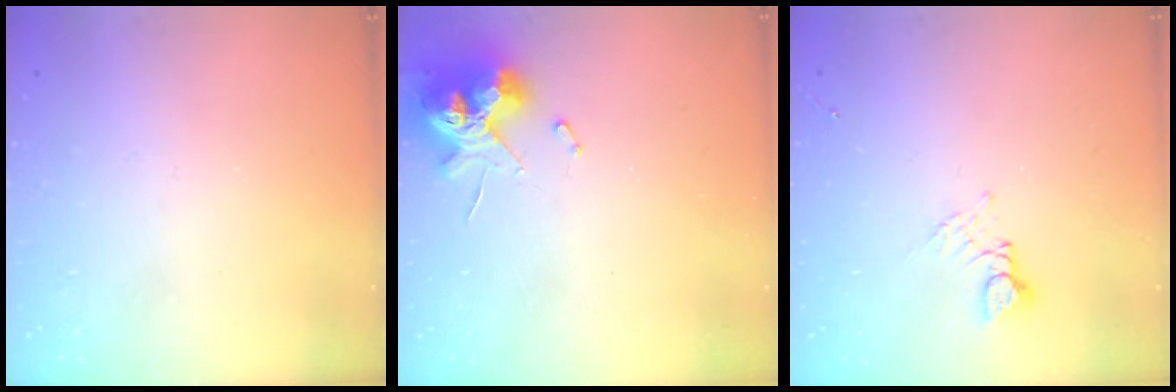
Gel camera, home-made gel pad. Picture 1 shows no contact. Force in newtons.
{"total": 13.0, "press": 12.9, "slide": 1.4}
{"total": 2.8, "press": 2.8, "slide": 0.3}